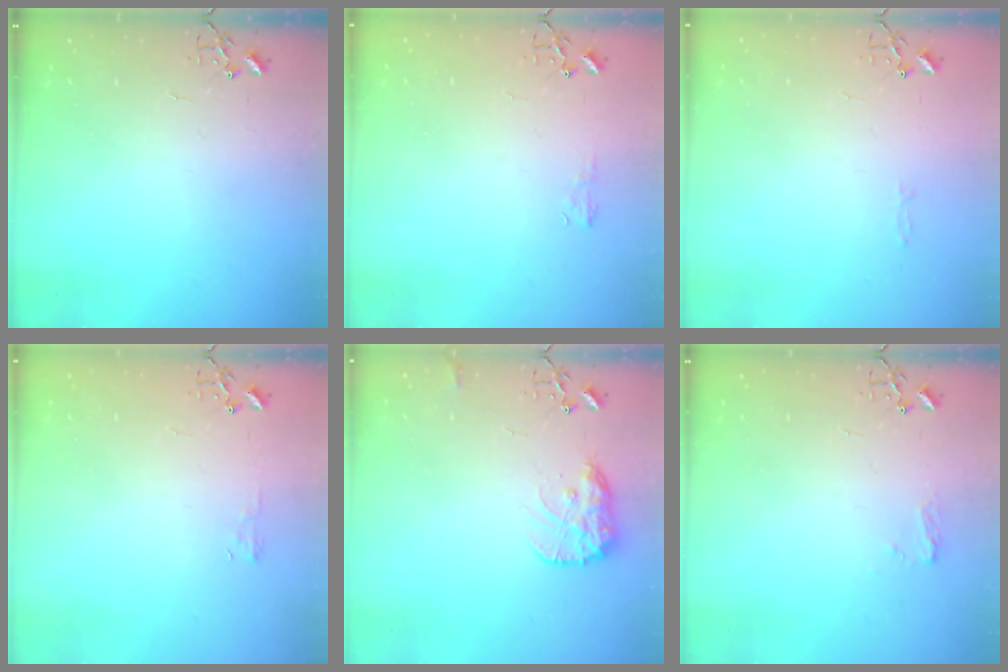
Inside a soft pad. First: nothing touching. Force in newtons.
{"total": 4.5, "press": 4.4, "slide": 0.7}
{"total": 2.8, "press": 2.8, "slide": 0.4}
{"total": 4.1, "press": 4.0, "slide": 0.6}
{"total": 12.0, "press": 12.0, "slide": 0.1}
{"total": 5.9, "press": 5.9, "slide": 0.7}